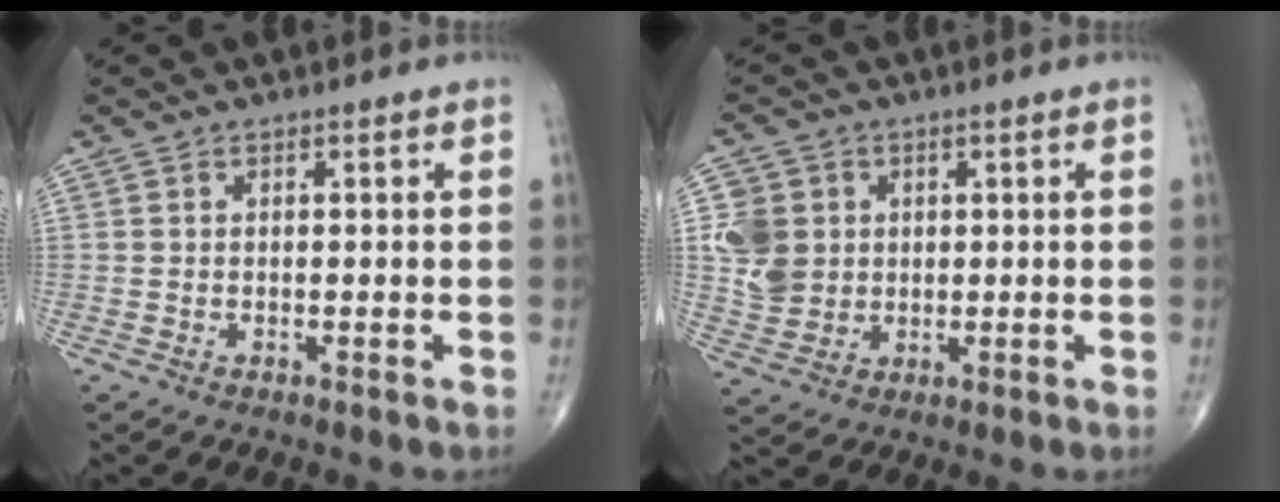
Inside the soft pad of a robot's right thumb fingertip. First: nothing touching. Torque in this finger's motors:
{"motor_torque": [0.03, 0.06, 0.39, 0.31, 0.02]}